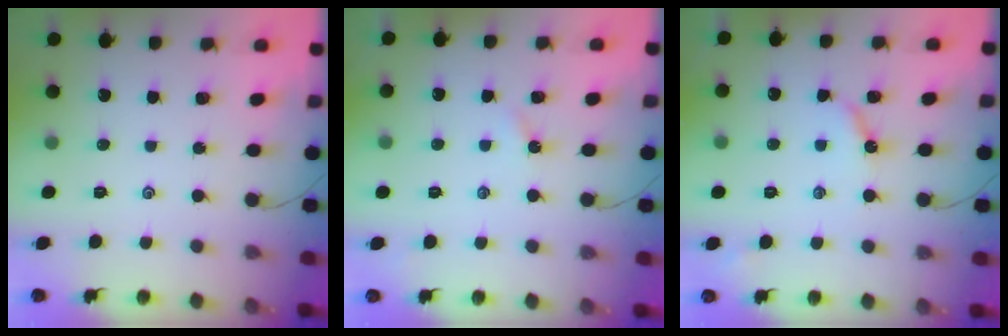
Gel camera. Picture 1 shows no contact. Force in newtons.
{"total": 1.5, "press": 1.5, "slide": 0.3}
{"total": 5.1, "press": 5.1, "slide": 0.5}